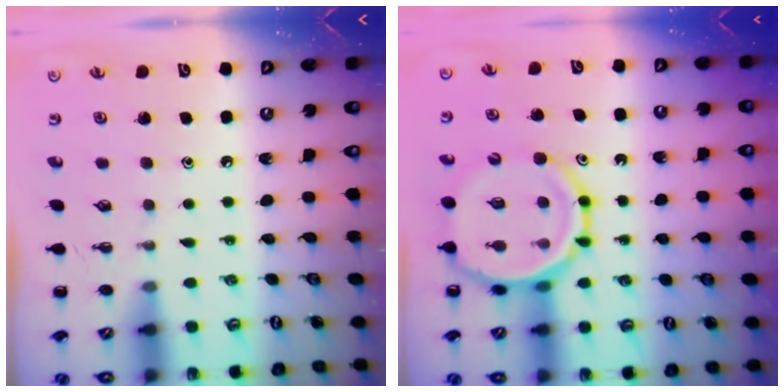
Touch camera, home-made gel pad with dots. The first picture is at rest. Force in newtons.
{"total": 13.4, "press": 13.0, "slide": 3.2}